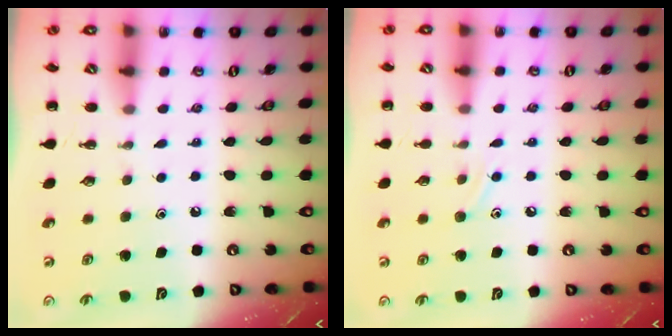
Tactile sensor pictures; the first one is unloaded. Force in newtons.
{"total": 6.7, "press": 6.5, "slide": 1.6}